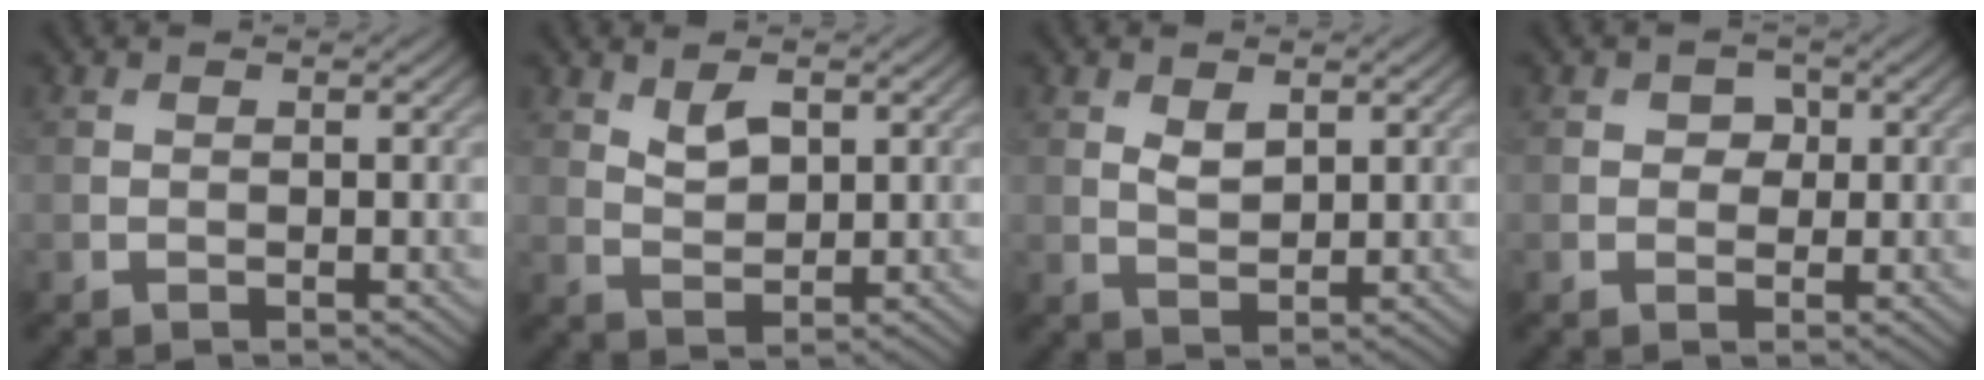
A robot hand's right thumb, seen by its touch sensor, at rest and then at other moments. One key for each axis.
{"total": 3.2, "fx": 1.7, "fy": 1.6, "fz": 2.1, "tx": -0.045, "ty": -0.005, "tz": 0.037}
{"total": 2.4, "fx": 1.1, "fy": 1.3, "fz": 1.6, "tx": -0.037, "ty": -0.005, "tz": 0.026}
{"total": 2.1, "fx": 0.4, "fy": 1.8, "fz": 1.0, "tx": -0.011, "ty": -0.002, "tz": -0.001}